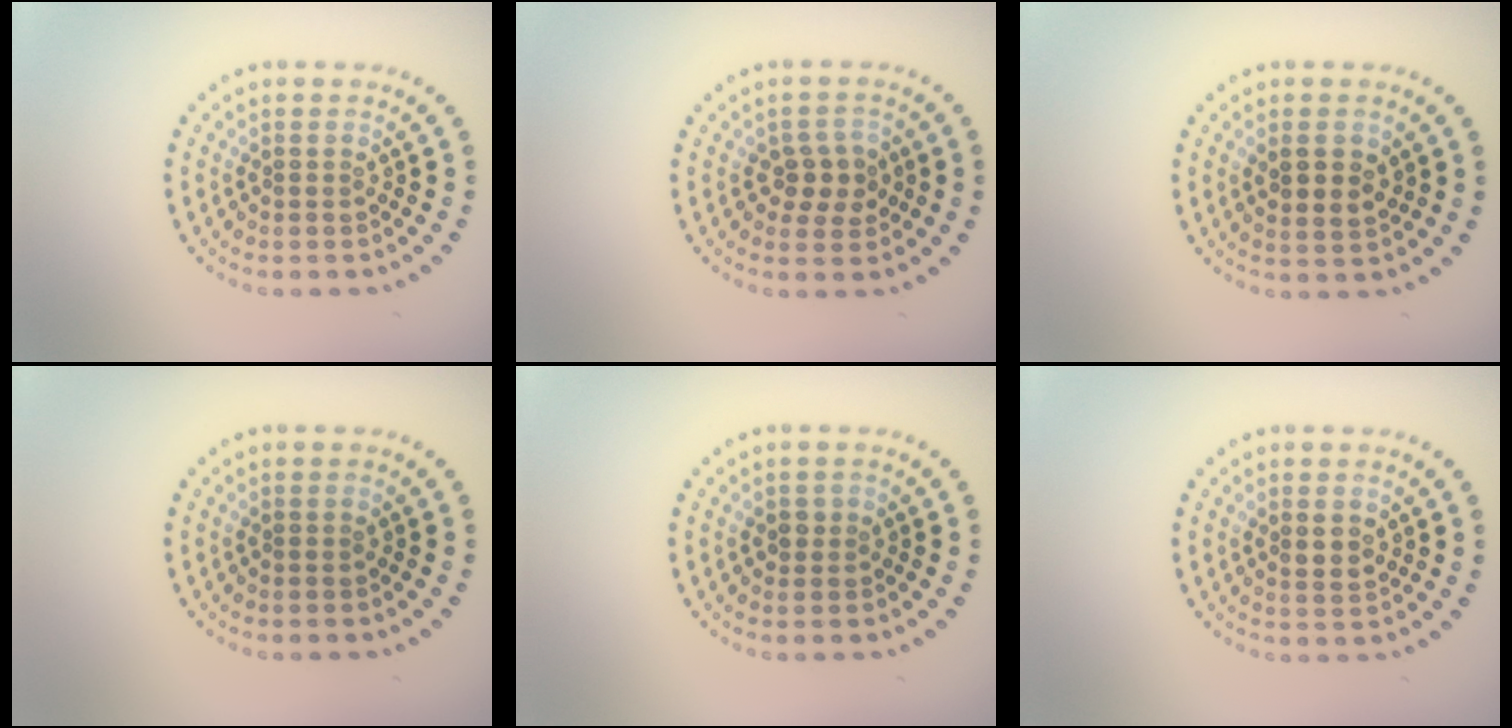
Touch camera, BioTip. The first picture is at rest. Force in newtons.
{"total": 2.6, "press": 2.5, "slide": 0.8}
{"total": 2.7, "press": 2.6, "slide": 0.7}
{"total": 0.0}
{"total": 1.0, "press": 0.9, "slide": 0.4}
{"total": 1.7, "press": 1.5, "slide": 0.8}